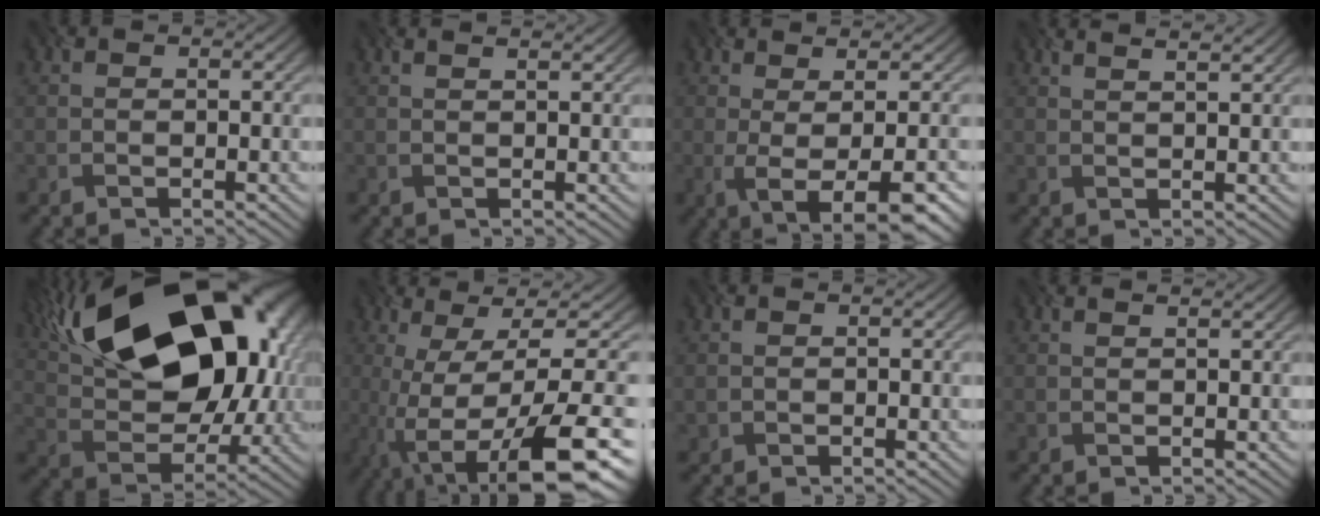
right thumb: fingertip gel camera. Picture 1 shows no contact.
{"total": 1.2, "force": [1.1, 0.1, 0.2], "torque": [0.004, 0.010, -0.001]}
{"total": 7.7, "force": [-1.3, 2.3, 7.2], "torque": [-0.083, 0.019, -0.005]}
{"total": 3.2, "force": [2.7, 0.5, 1.6], "torque": [-0.015, 0.029, 0.024]}
{"total": 21.3, "force": [8.6, 13.0, 14.5], "torque": [-0.259, 0.048, 0.154]}
{"total": 14.4, "force": [-4.0, 3.1, 13.5], "torque": [-0.222, 0.014, -0.052]}
{"total": 0.7, "force": [-0.1, 0.7, -0.2], "torque": [-0.005, 0.004, 0.010]}
{"total": 0.9, "force": [0.9, 0.0, 0.0], "torque": [0.004, 0.008, 0.000]}